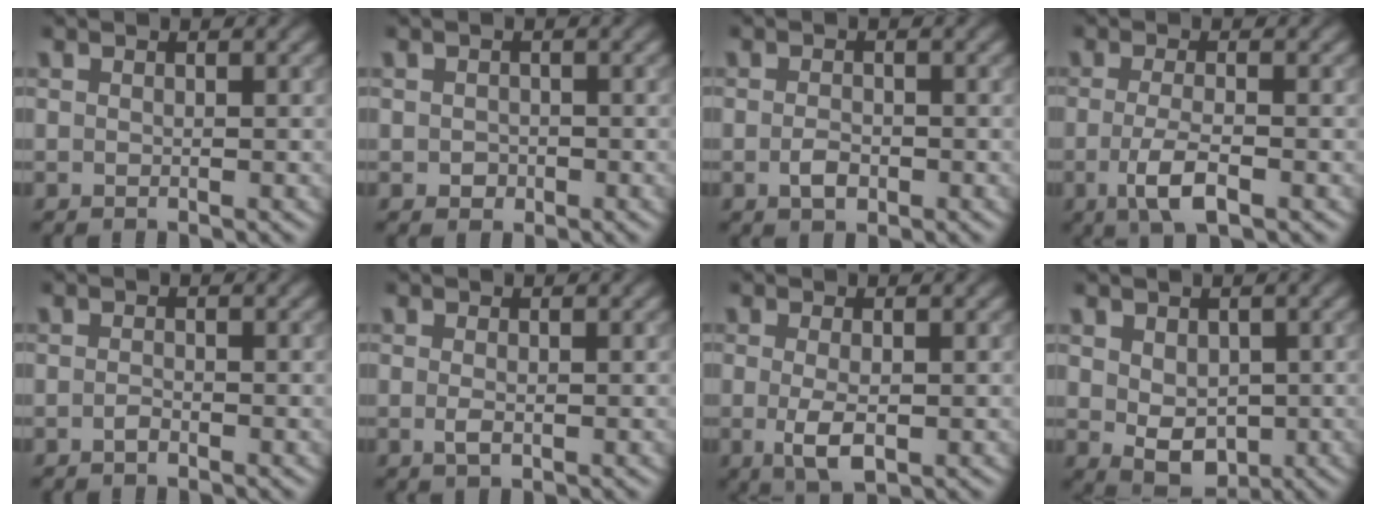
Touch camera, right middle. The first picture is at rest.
{"total": 1.0, "force": [-0.3, 0.9, 0.4], "torque": [-0.003, -0.004, -0.007]}
{"total": 1.7, "force": [-0.6, 0.9, 1.2], "torque": [-0.024, -0.001, -0.013]}
{"total": 3.4, "force": [-1.2, 1.0, 3.1], "torque": [-0.063, -0.004, -0.024]}
{"total": 0.7, "force": [-0.5, 0.3, 0.5], "torque": [-0.011, 0.001, -0.010]}
{"total": 1.2, "force": [-0.2, 0.5, 1.0], "torque": [-0.024, -0.004, -0.004]}
{"total": 3.0, "force": [-0.5, 1.1, 2.8], "torque": [-0.059, -0.010, -0.008]}
{"total": 3.8, "force": [0.0, 2.6, 2.8], "torque": [-0.053, -0.009, 0.008]}